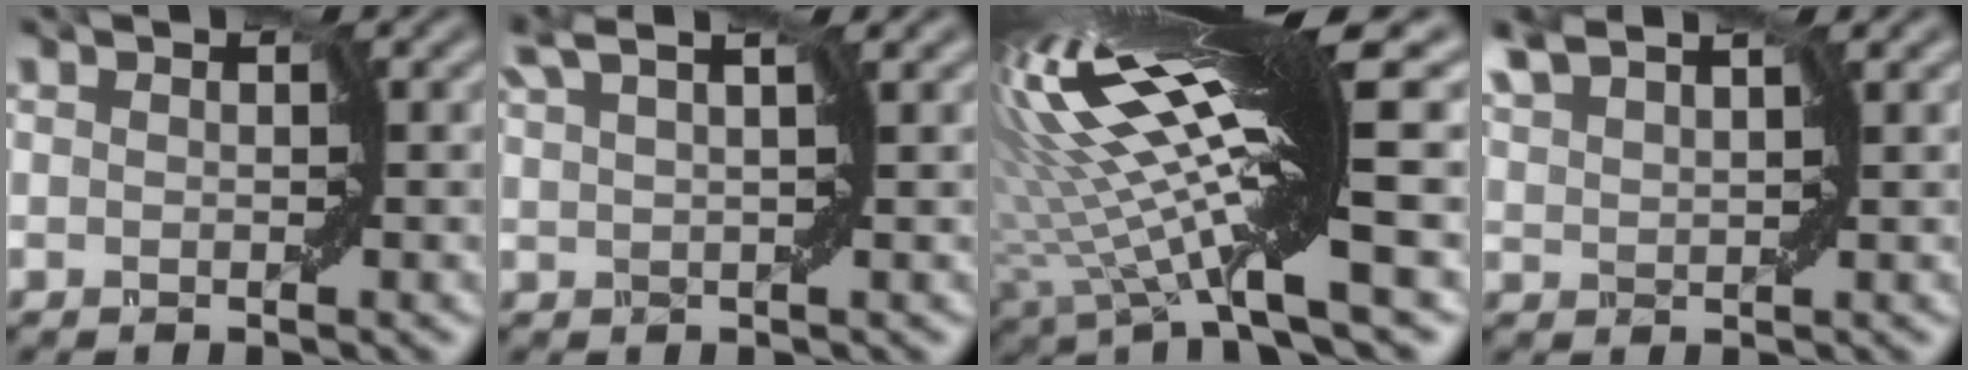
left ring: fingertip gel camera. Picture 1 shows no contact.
{"total": 2.5, "force": [1.6, -0.1, 1.9], "torque": [-0.037, 0.009, 0.024]}
{"total": 15.3, "force": [4.0, 2.3, 14.6], "torque": [-0.266, 0.009, 0.082]}
{"total": 2.4, "force": [2.3, -0.1, 0.6], "torque": [-0.026, 0.008, 0.046]}